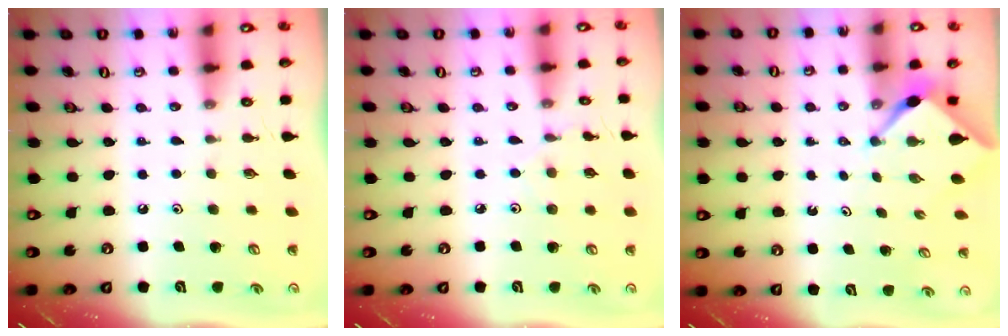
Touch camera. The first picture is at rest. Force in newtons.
{"total": 2.2, "press": 2.2, "slide": 0.4}
{"total": 2.2, "press": 2.2, "slide": 0.3}